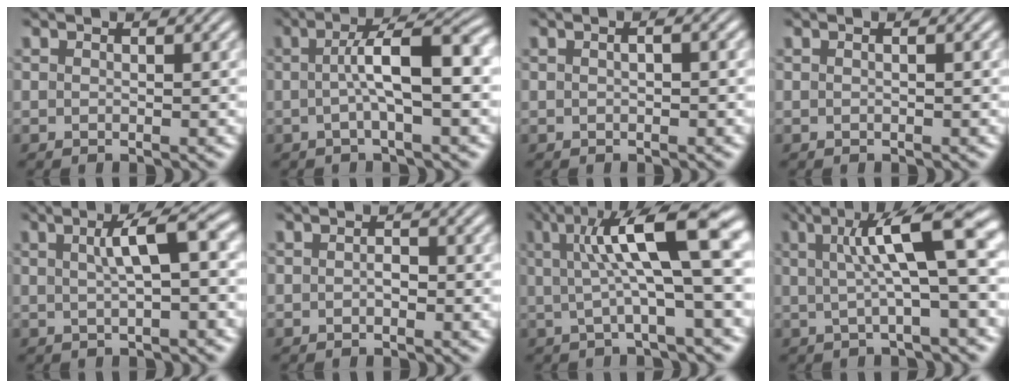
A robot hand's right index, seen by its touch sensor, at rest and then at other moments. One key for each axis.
{"total": 5.4, "fx": -0.3, "fy": 0.9, "fz": 5.3, "tx": -0.086, "ty": 0.010, "tz": -0.008}
{"total": 0.7, "fx": -0.2, "fy": 0.2, "fz": 0.7, "tx": -0.009, "ty": 0.002, "tz": -0.004}
{"total": 0.0}
{"total": 3.5, "fx": 0.3, "fy": 0.4, "fz": 3.4, "tx": -0.048, "ty": 0.014, "tz": 0.006}
{"total": 0.7, "fx": -0.4, "fy": 0.3, "fz": 0.6, "tx": -0.015, "ty": -0.005, "tz": -0.003}
{"total": 9.5, "fx": 2.6, "fy": 2.5, "fz": 8.8, "tx": -0.119, "ty": 0.031, "tz": 0.029}
{"total": 7.3, "fx": 1.5, "fy": 1.4, "fz": 7.0, "tx": -0.091, "ty": 0.025, "tz": 0.019}